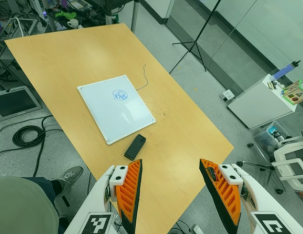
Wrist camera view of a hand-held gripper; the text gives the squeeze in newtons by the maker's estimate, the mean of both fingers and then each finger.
{"total": 0.0}